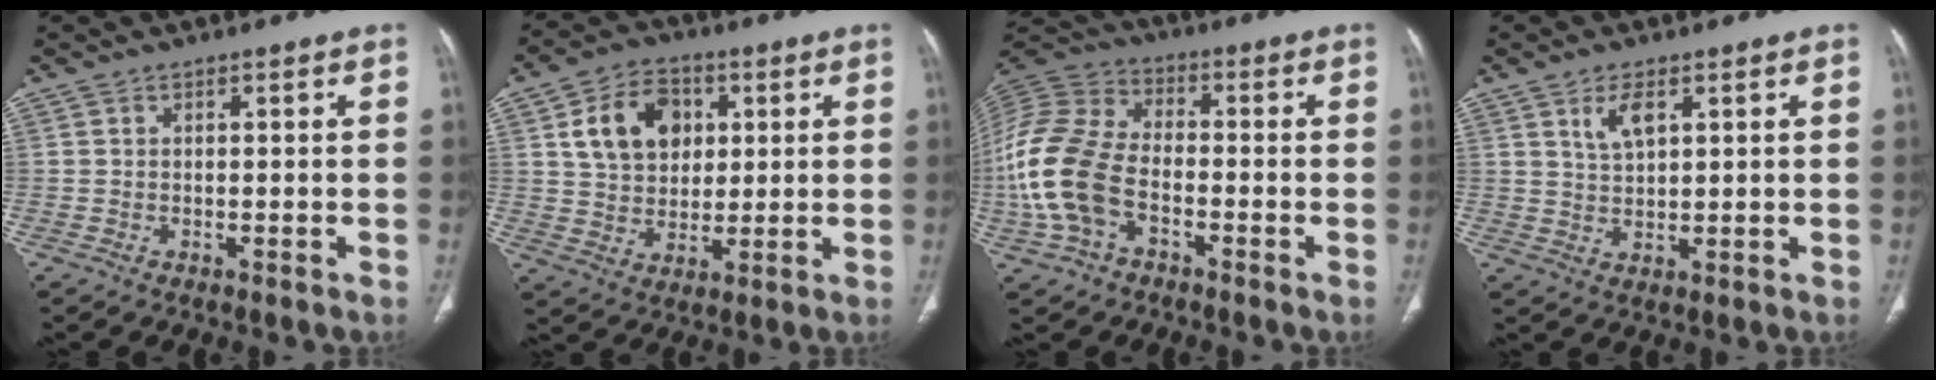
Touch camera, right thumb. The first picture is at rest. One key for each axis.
{"total": 12.3, "fx": 3.7, "fy": 9.2, "fz": 7.3, "tx": -0.093, "ty": -0.002, "tz": 0.066}
{"total": 17.5, "fx": -4.7, "fy": 11.1, "fz": 12.7, "tx": -0.283, "ty": 0.028, "tz": -0.094}
{"total": 3.4, "fx": 1.9, "fy": 1.5, "fz": 2.3, "tx": -0.040, "ty": -0.013, "tz": 0.041}